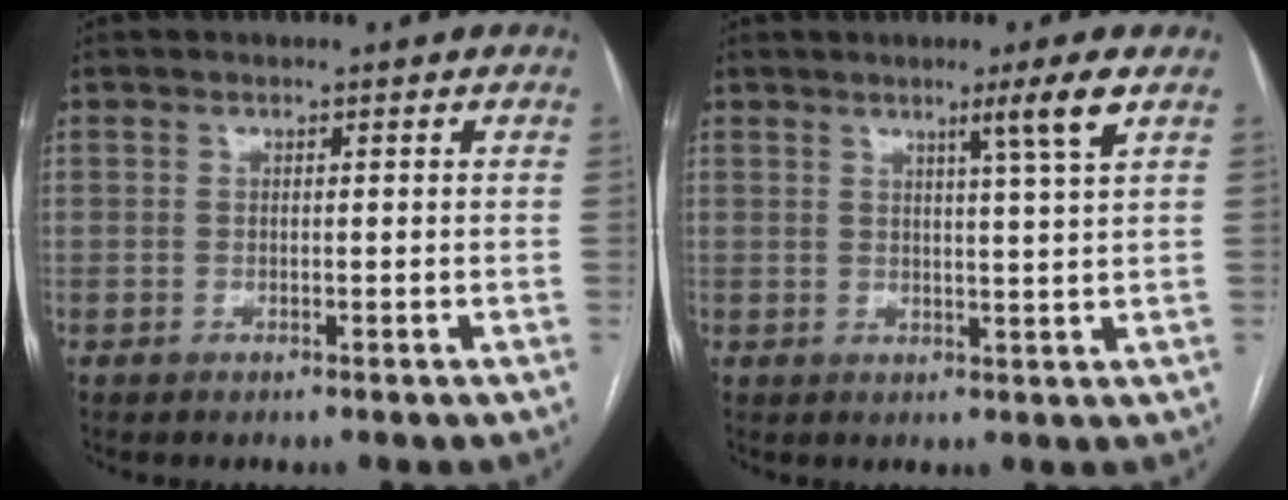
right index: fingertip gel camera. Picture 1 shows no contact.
{"total": 4.4, "force": [2.4, -1.4, 3.4], "torque": [-0.055, -0.011, 0.043]}